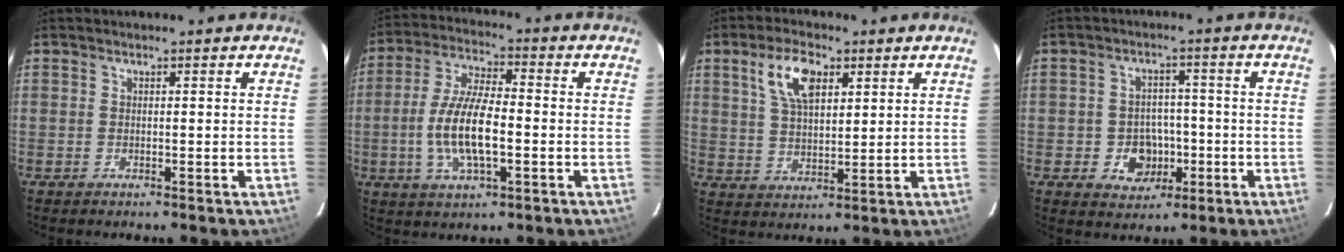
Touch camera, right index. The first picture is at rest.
{"total": 12.0, "force": [-2.4, 4.0, 11.1], "torque": [-0.226, 0.000, -0.046]}
{"total": 8.8, "force": [4.0, 4.2, 6.6], "torque": [-0.127, 0.017, 0.077]}
{"total": 6.7, "force": [-2.2, 5.7, 2.8], "torque": [-0.066, 0.015, -0.017]}